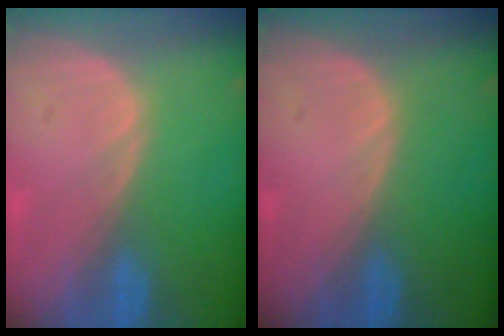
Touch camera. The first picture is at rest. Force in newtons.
{"total": 0.0}